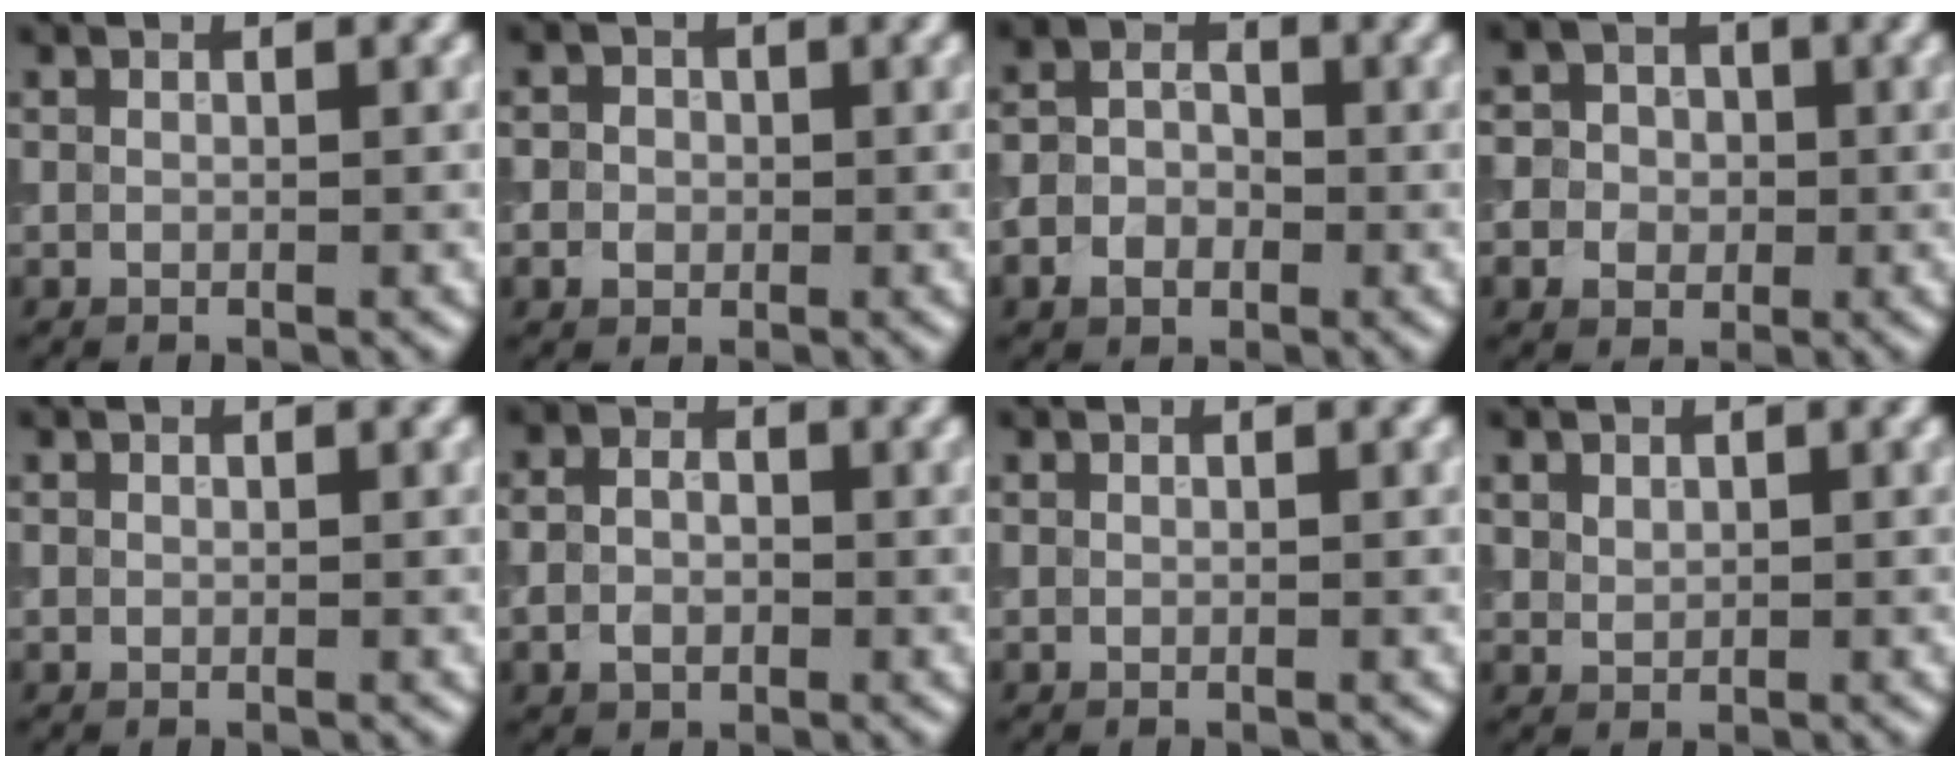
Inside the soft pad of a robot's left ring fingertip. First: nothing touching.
{"total": 2.9, "force": [-0.2, 2.7, 1.0], "torque": [0.003, 0.006, -0.023]}
{"total": 4.1, "force": [-1.7, 3.2, 2.0], "torque": [-0.025, 0.000, -0.038]}
{"total": 7.4, "force": [-0.6, 7.0, 2.2], "torque": [-0.038, 0.017, -0.039]}
{"total": 0.0}
{"total": 2.9, "force": [-0.6, 2.3, 1.7], "torque": [-0.020, -0.002, -0.015]}
{"total": 0.0}
{"total": 1.1, "force": [0.5, 0.8, 0.4], "torque": [-0.004, -0.003, 0.014]}